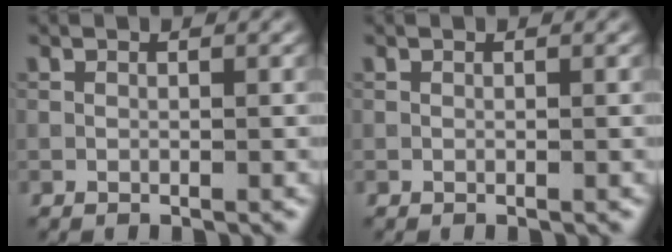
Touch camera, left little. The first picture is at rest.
{"total": 0.0}